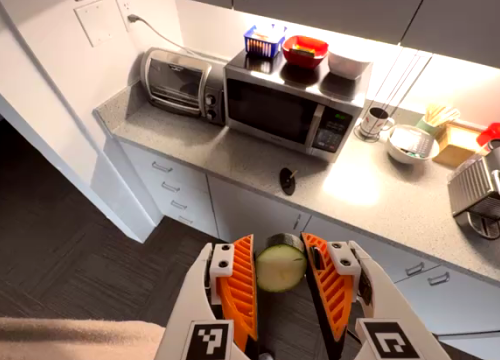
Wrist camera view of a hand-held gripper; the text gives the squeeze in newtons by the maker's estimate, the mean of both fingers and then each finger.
{"total": 10.0, "left": 10.2, "right": 9.8}